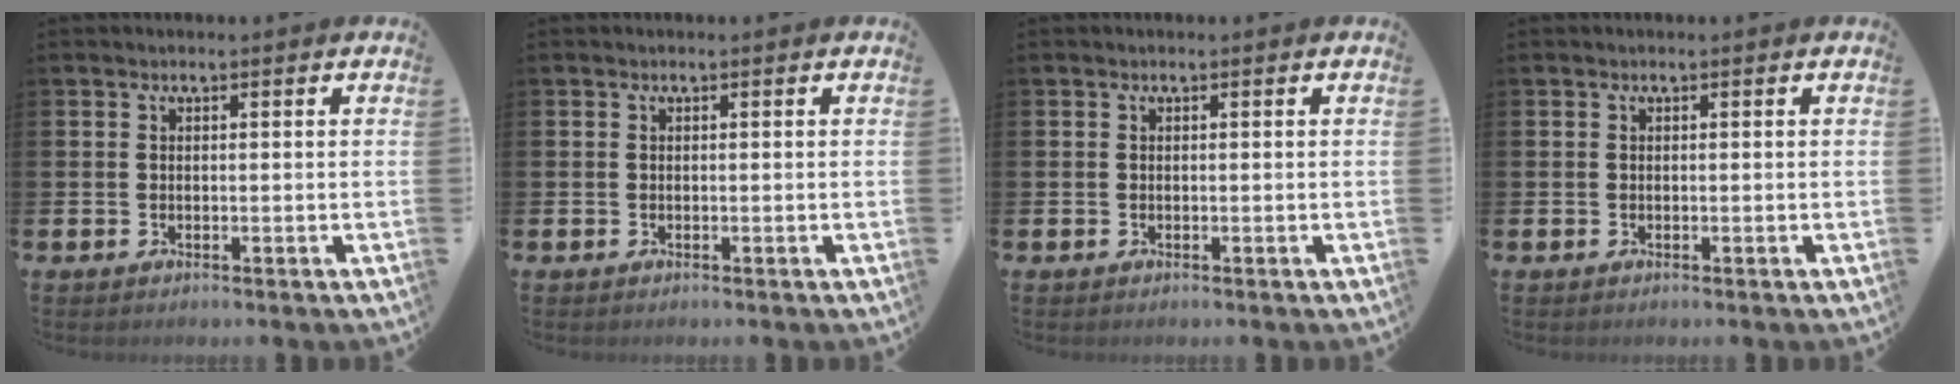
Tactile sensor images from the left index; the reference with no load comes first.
{"total": 0.0}
{"total": 0.0}
{"total": 0.0}